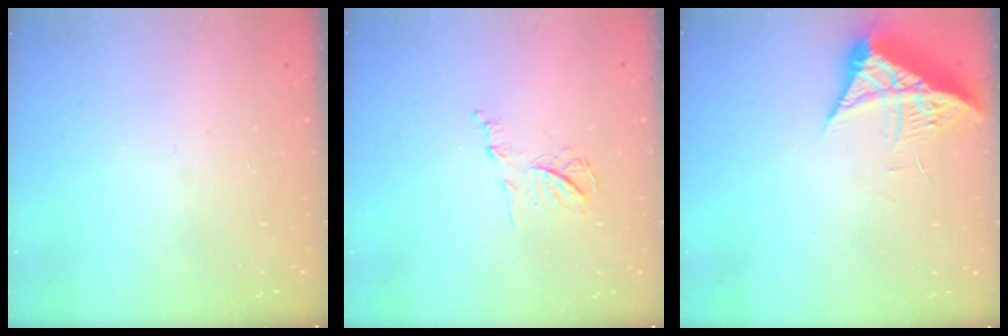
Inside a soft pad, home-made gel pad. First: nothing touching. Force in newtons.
{"total": 9.1, "press": 9.1, "slide": 0.5}
{"total": 7.2, "press": 7.2, "slide": 0.8}